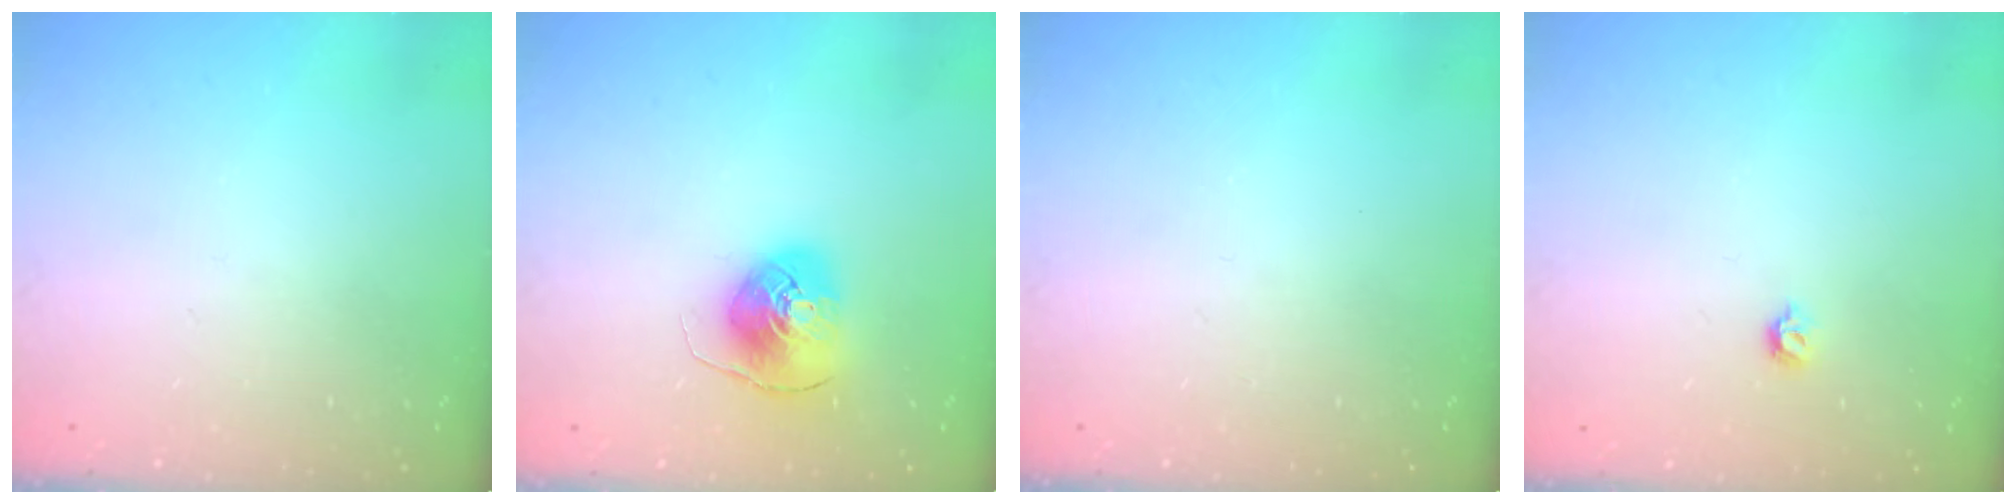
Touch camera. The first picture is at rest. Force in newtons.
{"total": 9.2, "press": 9.1, "slide": 1.0}
{"total": 0.0}
{"total": 4.1, "press": 4.0, "slide": 0.8}